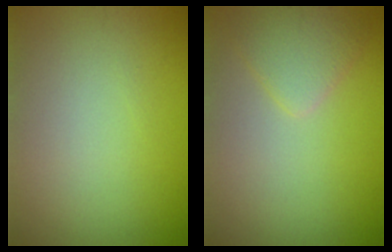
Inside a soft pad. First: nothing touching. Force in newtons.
{"total": 2.3, "press": 2.3, "slide": 0.1}